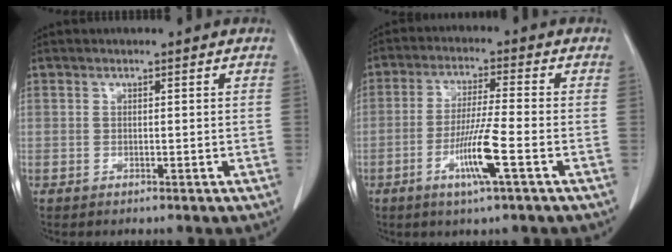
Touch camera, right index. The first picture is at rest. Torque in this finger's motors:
{"motor_torque": [1.47, -0.24, 0.62, 0.11]}